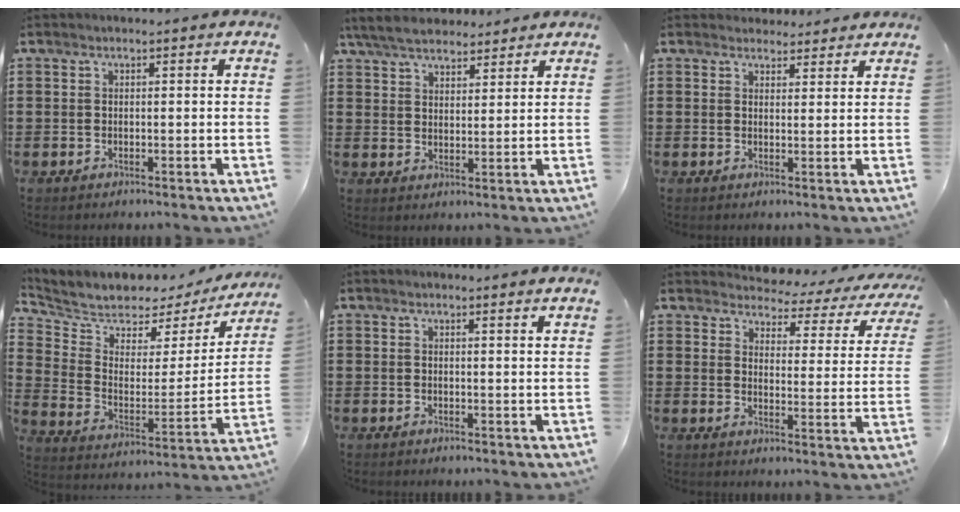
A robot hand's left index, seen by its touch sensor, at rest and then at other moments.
{"total": 5.5, "force": [5.0, 1.8, 1.5], "torque": [-0.048, -0.003, 0.093]}
{"total": 2.7, "force": [2.6, 0.9, 0.1], "torque": [0.000, -0.005, 0.048]}
{"total": 4.8, "force": [4.5, 1.8, 0.0], "torque": [-0.039, -0.041, 0.071]}
{"total": 1.1, "force": [0.9, -0.2, 0.6], "torque": [-0.013, -0.002, 0.018]}
{"total": 3.0, "force": [2.7, 1.0, 0.7], "torque": [-0.027, -0.025, 0.037]}